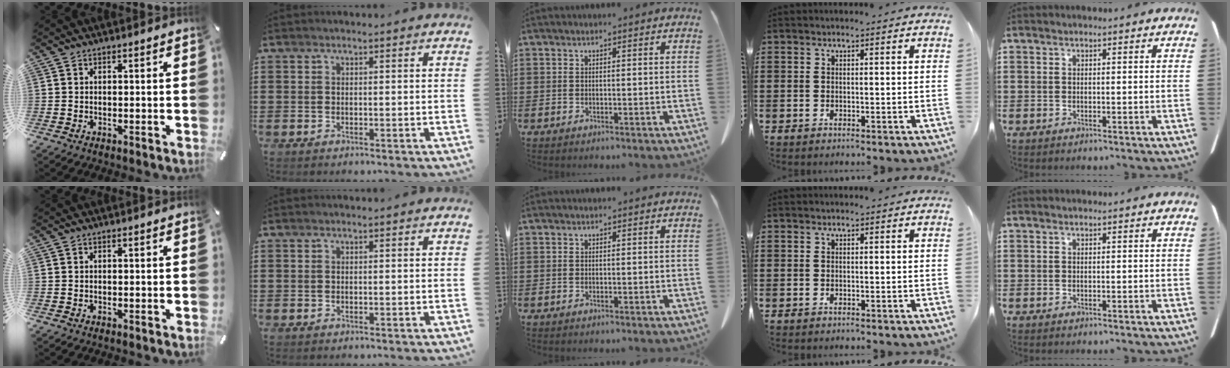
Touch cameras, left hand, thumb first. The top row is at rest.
{}